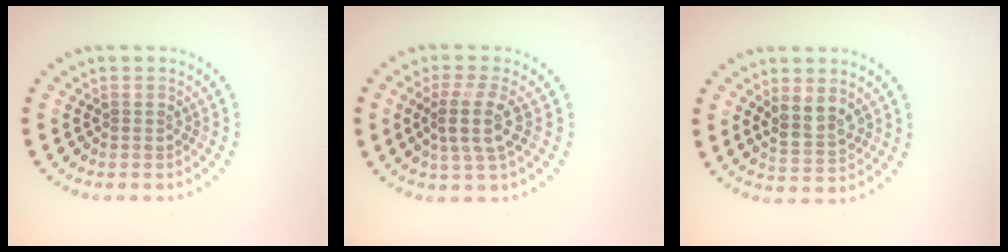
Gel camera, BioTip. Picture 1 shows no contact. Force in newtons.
{"total": 3.3, "press": 3.0, "slide": 1.5}
{"total": 2.8, "press": 2.7, "slide": 0.9}